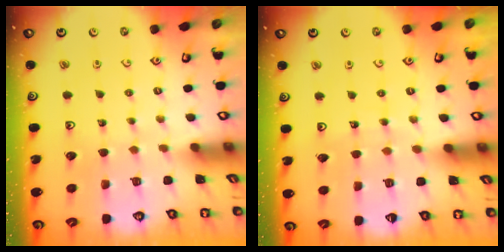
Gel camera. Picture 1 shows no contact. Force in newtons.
{"total": 5.5, "press": 5.5, "slide": 0.4}